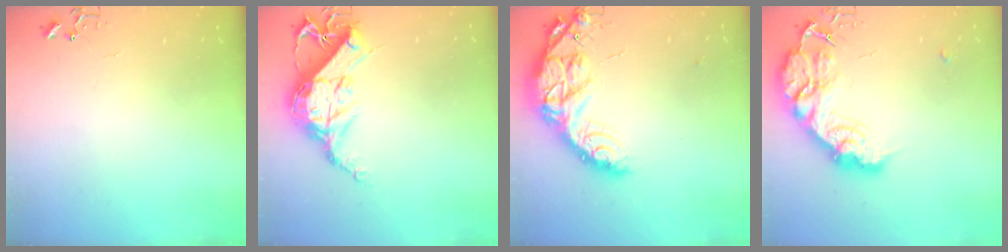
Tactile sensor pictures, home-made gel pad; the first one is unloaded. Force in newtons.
{"total": 13.9, "press": 13.8, "slide": 1.4}
{"total": 17.5, "press": 17.4, "slide": 1.4}
{"total": 25.5, "press": 25.4, "slide": 2.1}